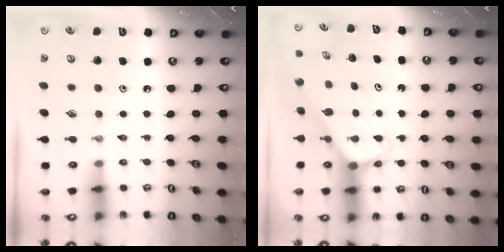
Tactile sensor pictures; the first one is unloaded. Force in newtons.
{"total": 2.1, "press": 2.1, "slide": 0.1}